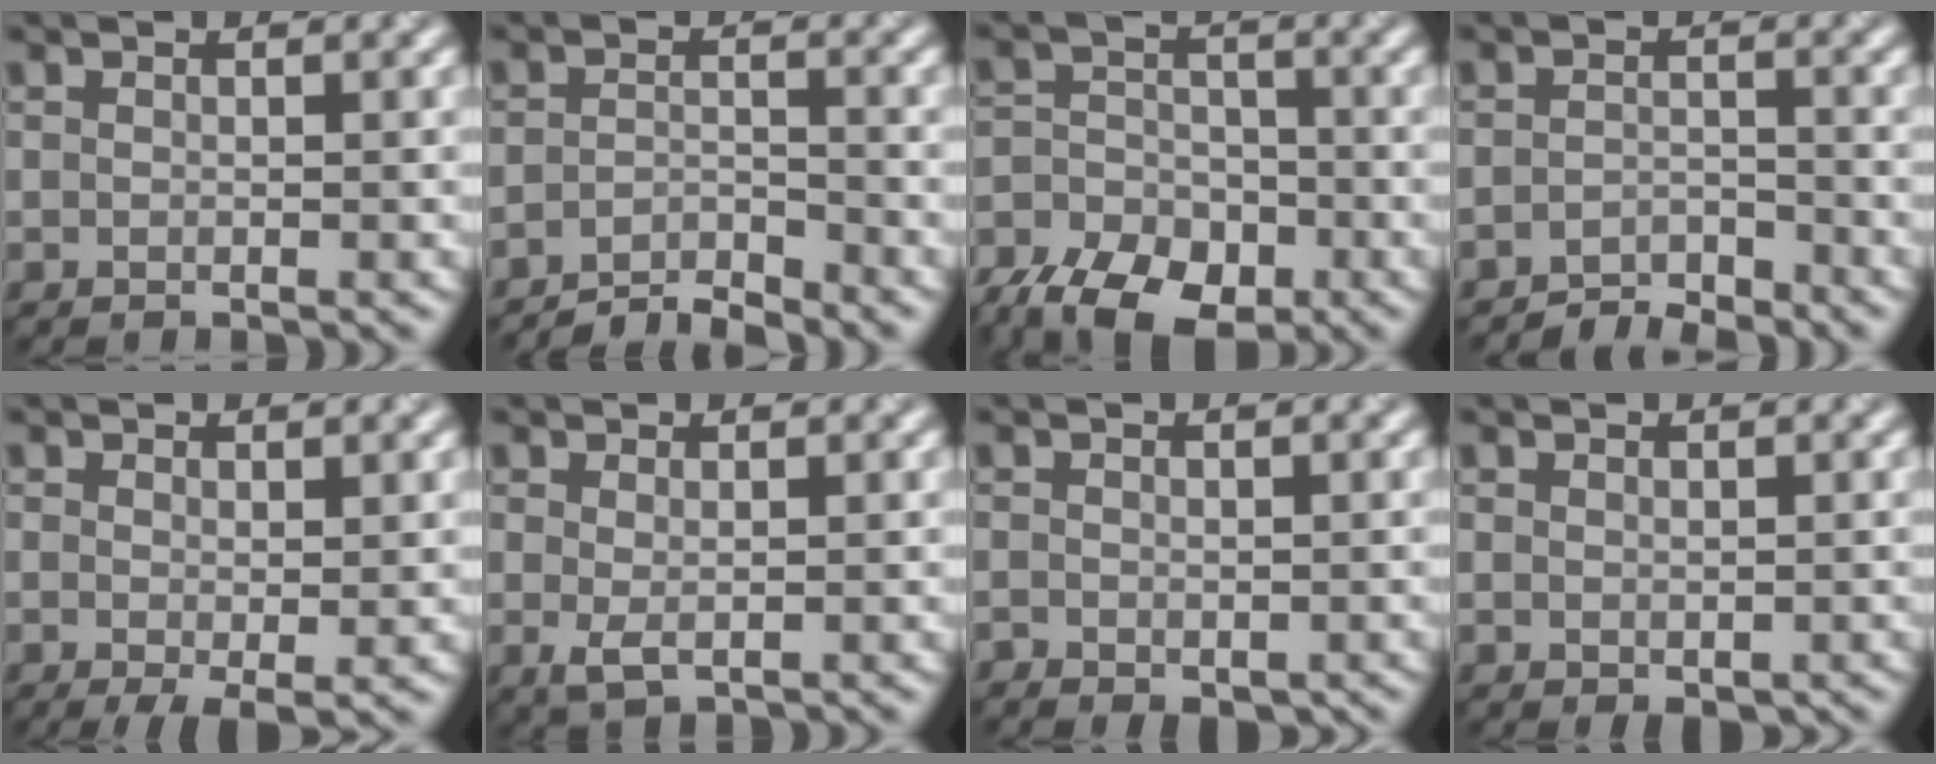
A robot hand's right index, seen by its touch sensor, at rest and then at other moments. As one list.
[{"total": 3.3, "force": [-3.1, 0.4, 1.0], "torque": [-0.011, 0.003, -0.064]}, {"total": 10.5, "force": [-7.9, 5.5, 4.0], "torque": [-0.070, -0.019, -0.123]}, {"total": 2.5, "force": [-2.5, 0.4, 0.4], "torque": [-0.003, 0.004, -0.050]}, {"total": 2.0, "force": [-0.3, 0.6, 1.9], "torque": [-0.031, -0.010, -0.003]}, {"total": 1.6, "force": [0.0, 0.6, 1.5], "torque": [-0.031, -0.005, 0.003]}, {"total": 1.3, "force": [-0.6, 0.9, 0.8], "torque": [-0.012, -0.009, -0.007]}, {"total": 0.7, "force": [0.0, 0.5, 0.5], "torque": [-0.005, -0.004, 0.004]}]